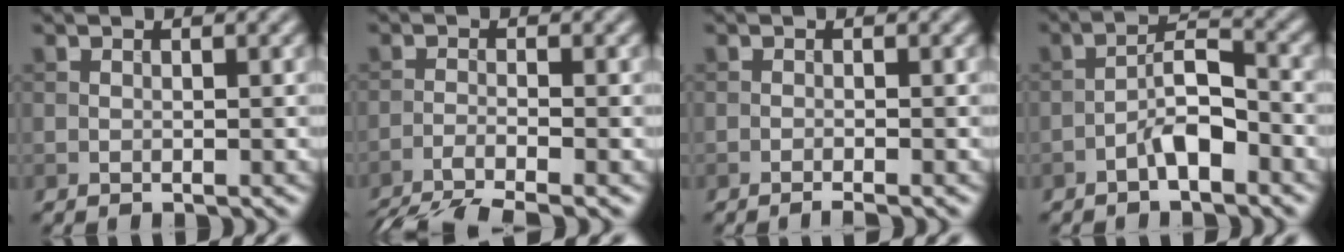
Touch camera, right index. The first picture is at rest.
{"total": 6.4, "force": [-5.3, 1.0, 3.6], "torque": [-0.057, -0.022, -0.099]}
{"total": 1.2, "force": [-0.8, 0.1, 0.9], "torque": [-0.009, 0.000, -0.018]}
{"total": 3.9, "force": [-2.1, 1.2, 3.0], "torque": [-0.050, 0.017, -0.043]}